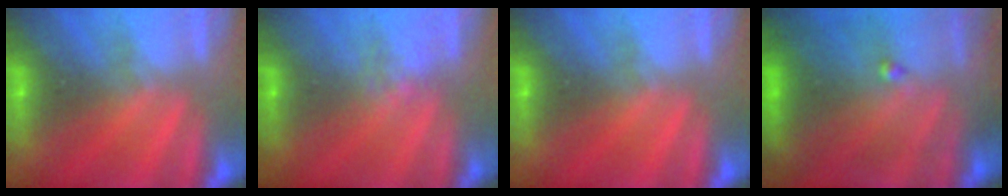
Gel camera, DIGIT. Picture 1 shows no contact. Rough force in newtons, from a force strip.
{"total": 2.2}
{"total": 0.0}
{"total": 9.3}